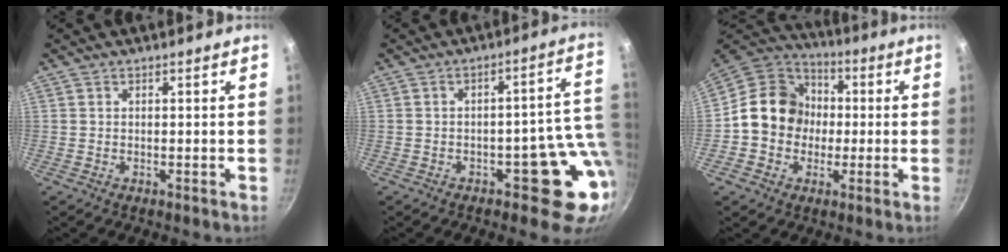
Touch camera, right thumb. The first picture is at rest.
{"total": 11.1, "force": [-1.7, 6.2, 9.1], "torque": [-0.039, 0.022, -0.016]}
{"total": 14.2, "force": [-0.4, 12.5, 6.8], "torque": [-0.076, 0.034, -0.024]}